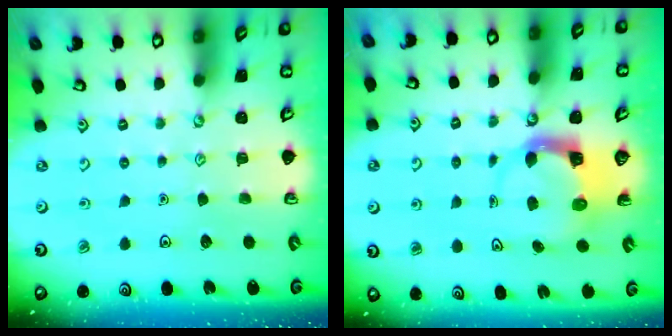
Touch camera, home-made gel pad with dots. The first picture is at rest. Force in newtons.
{"total": 3.7, "press": 3.6, "slide": 0.5}